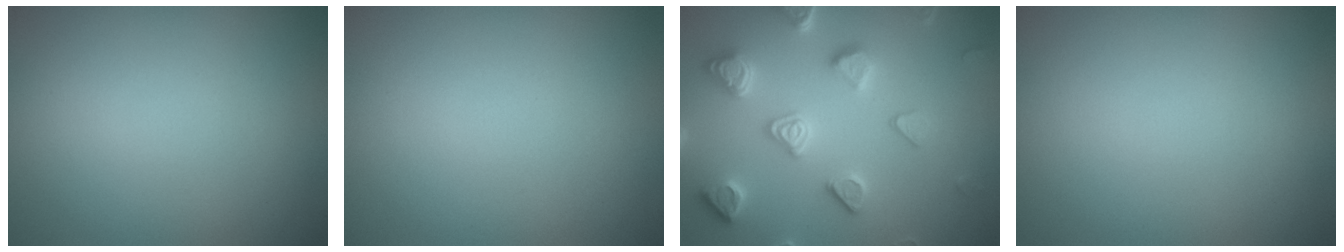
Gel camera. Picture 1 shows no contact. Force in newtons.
{"total": 0.0}
{"total": 4.5, "press": 4.5, "slide": 0.6}
{"total": 0.0}